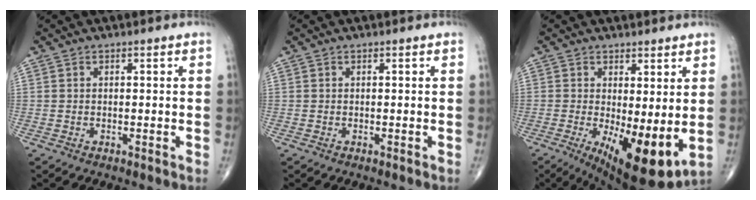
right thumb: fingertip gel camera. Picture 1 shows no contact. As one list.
[{"total": 0.0}, {"total": 12.1, "force": [-1.3, 4.2, 11.2], "torque": [-0.169, -0.029, -0.006]}]